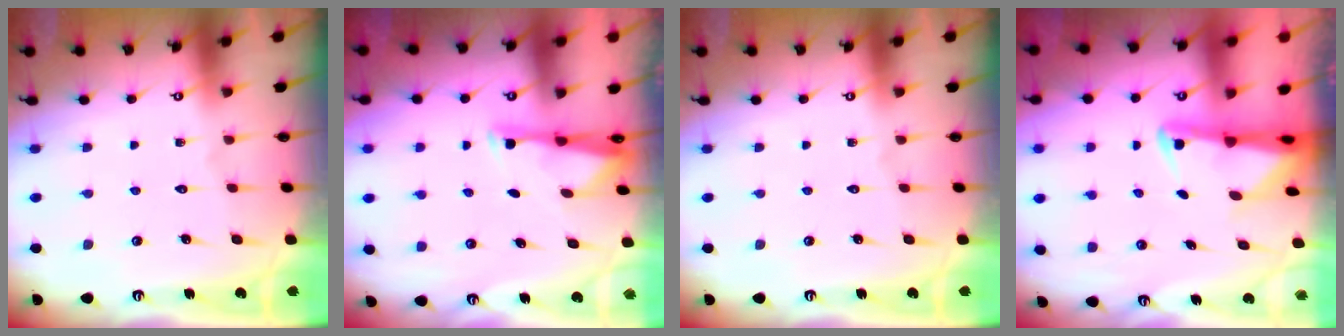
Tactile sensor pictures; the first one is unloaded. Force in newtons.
{"total": 2.9, "press": 2.9, "slide": 0.6}
{"total": 0.0}
{"total": 2.7, "press": 2.6, "slide": 0.6}